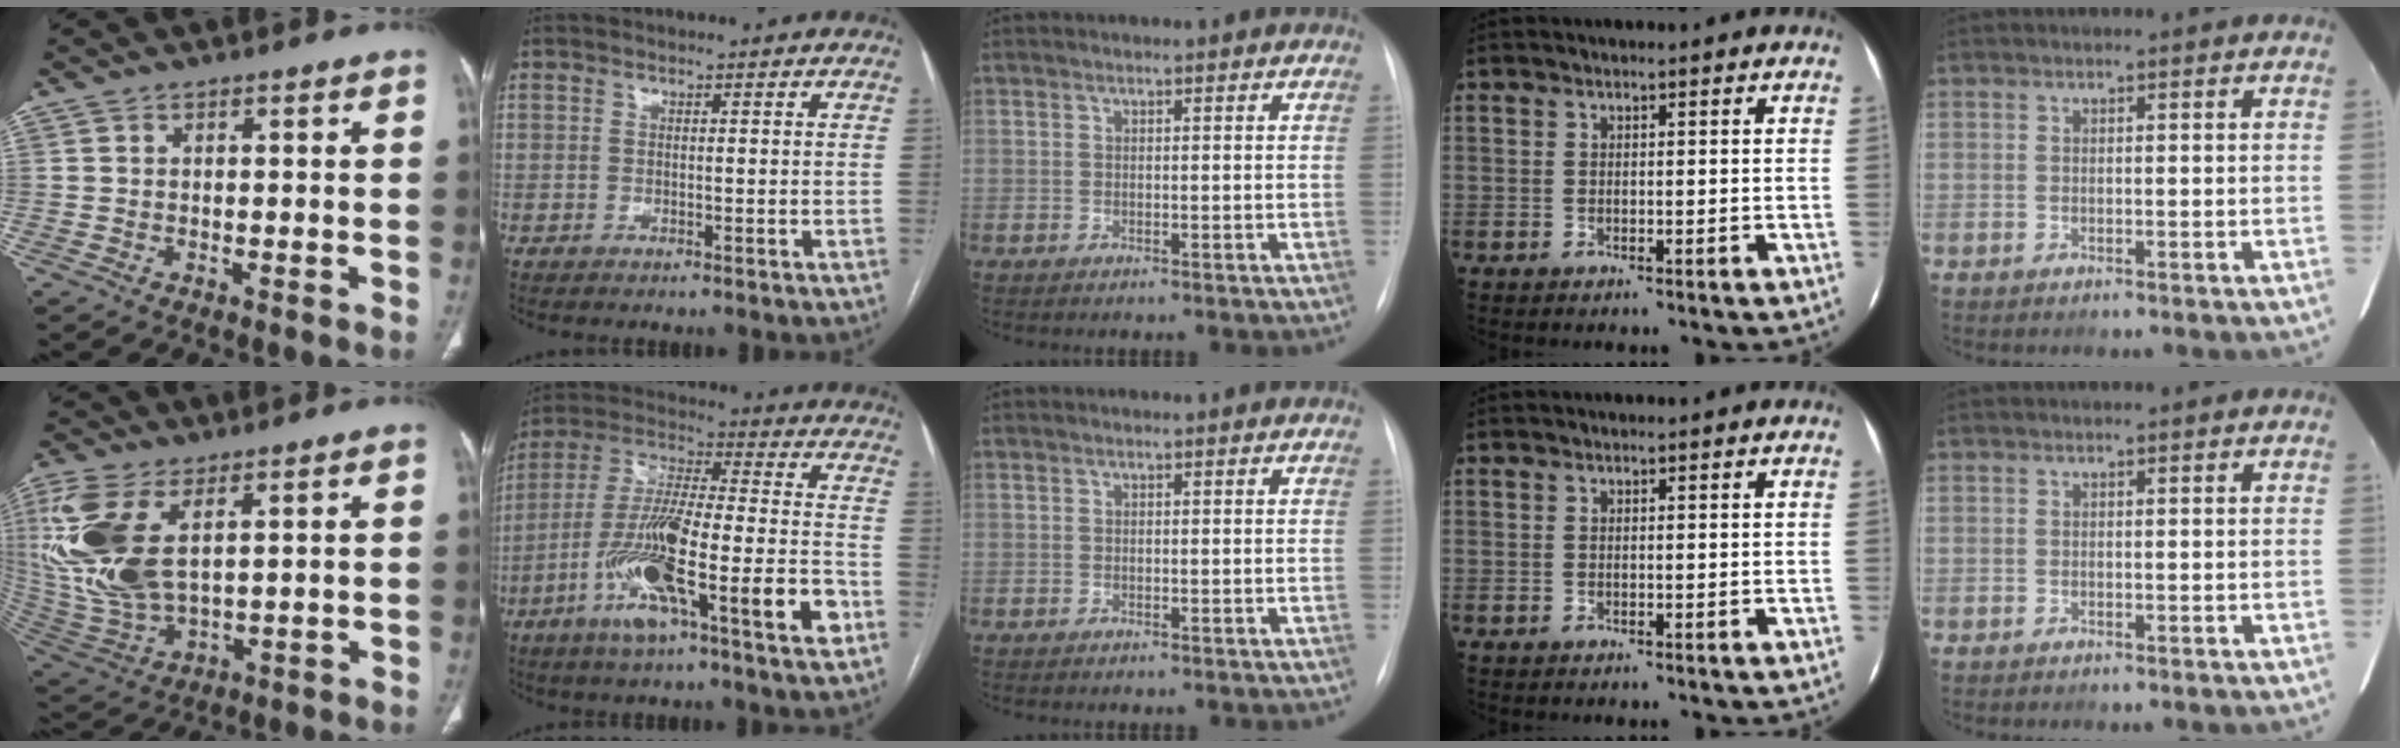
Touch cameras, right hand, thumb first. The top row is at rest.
{"thumb": {"total": 17.6, "force": [5.2, 8.8, 14.4], "torque": [-0.335, -0.017, 0.113]}, "index": {"total": 20.1, "force": [-8.3, 1.8, 18.3], "torque": [-0.318, -0.008, -0.143]}}